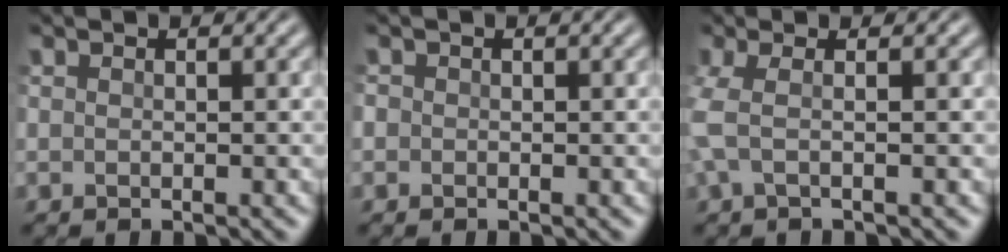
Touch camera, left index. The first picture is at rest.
{"total": 1.2, "force": [-0.1, 1.1, 0.3], "torque": [-0.001, 0.005, -0.008]}
{"total": 2.9, "force": [-0.7, 1.0, 2.6], "torque": [-0.074, 0.003, -0.018]}